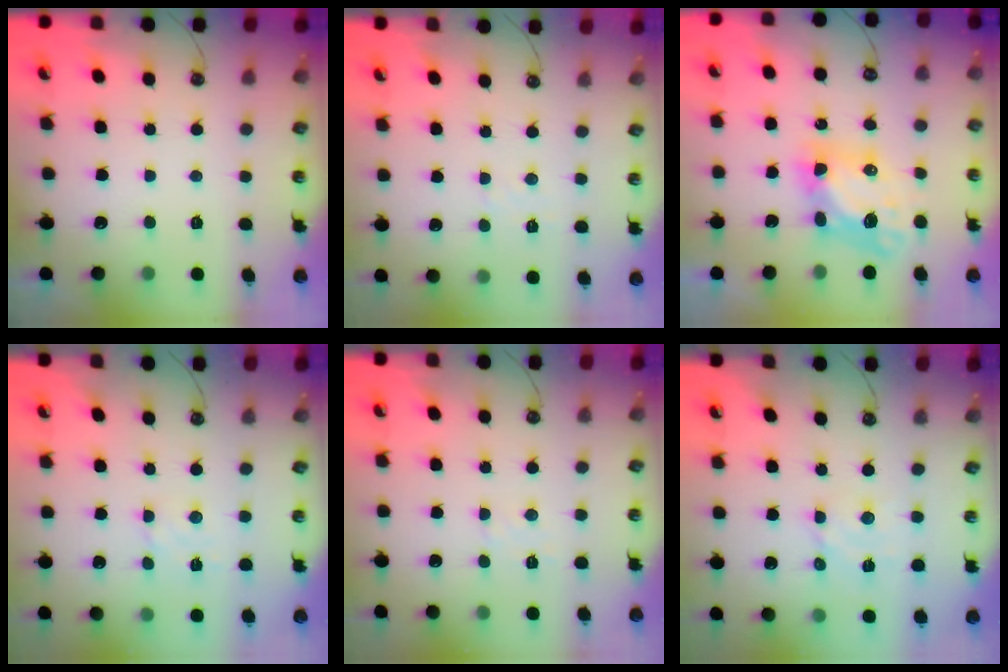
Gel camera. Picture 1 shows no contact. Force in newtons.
{"total": 4.2, "press": 4.2, "slide": 0.4}
{"total": 7.7, "press": 7.7, "slide": 0.6}
{"total": 2.8, "press": 2.7, "slide": 0.4}
{"total": 5.4, "press": 5.3, "slide": 0.6}
{"total": 4.5, "press": 4.4, "slide": 1.0}